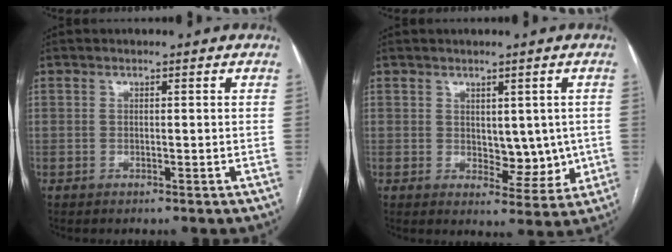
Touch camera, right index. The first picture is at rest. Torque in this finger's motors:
{"motor_torque": [0.32, 0.24, 0.06, 0.01]}